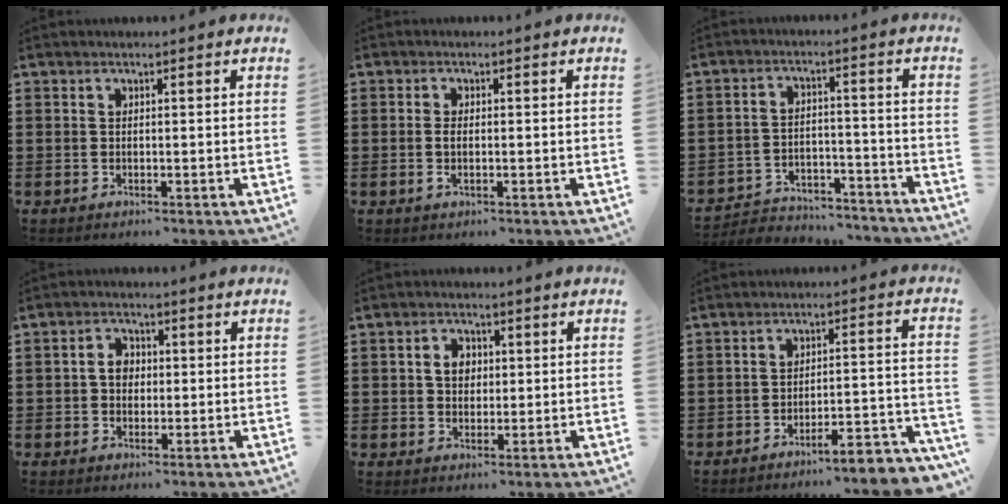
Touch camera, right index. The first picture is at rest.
{"total": 2.0, "force": [-0.3, 0.8, 1.9], "torque": [-0.051, -0.007, -0.010]}
{"total": 4.6, "force": [-4.5, 1.0, 0.3], "torque": [-0.009, 0.010, -0.092]}
{"total": 3.2, "force": [0.0, 2.4, 2.1], "torque": [-0.046, 0.011, -0.003]}
{"total": 3.5, "force": [0.4, 2.8, 2.1], "torque": [-0.050, 0.013, 0.005]}
{"total": 4.6, "force": [-4.3, -0.2, 1.7], "torque": [-0.032, -0.016, -0.087]}